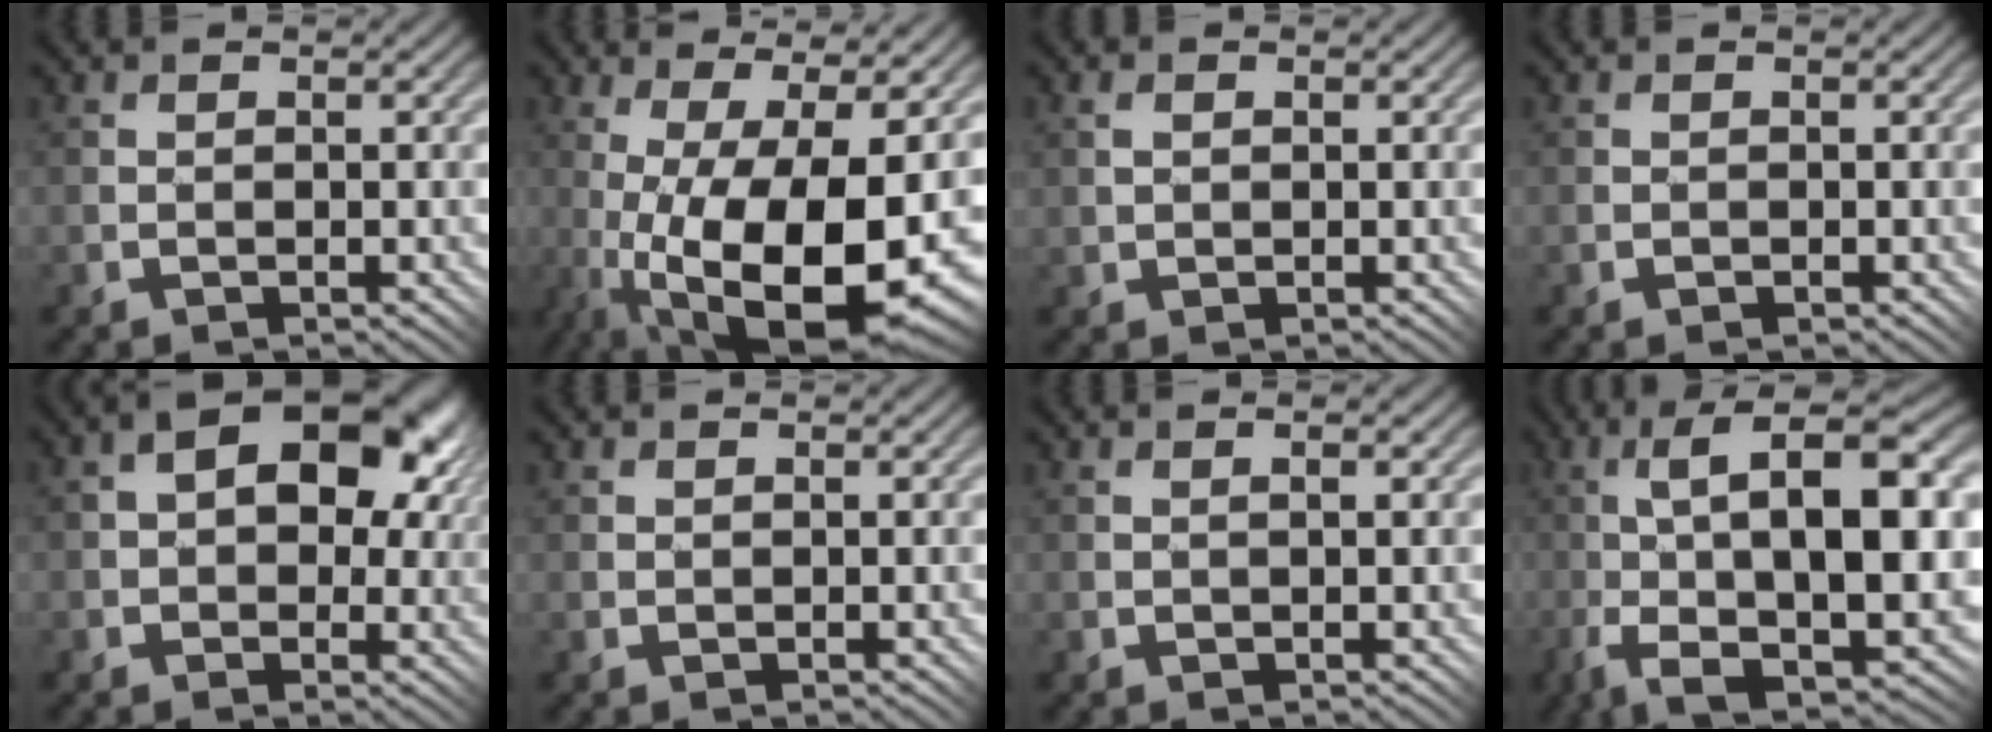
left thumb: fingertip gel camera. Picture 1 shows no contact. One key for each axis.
{"total": 14.9, "fx": -4.1, "fy": 4.8, "fz": 13.6, "tx": -0.229, "ty": -0.018, "tz": -0.053}
{"total": 1.4, "fx": 0.6, "fy": 1.1, "fz": 0.6, "tx": -0.012, "ty": 0.001, "tz": 0.011}
{"total": 0.0}
{"total": 11.8, "fx": 3.1, "fy": 7.7, "fz": 8.4, "tx": -0.109, "ty": 0.006, "tz": 0.053}
{"total": 0.5, "fx": 0.4, "fy": 0.2, "fz": 0.1, "tx": -0.004, "ty": 0.000, "tz": 0.011}
{"total": 1.2, "fx": 0.6, "fy": 0.0, "fz": 1.1, "tx": -0.017, "ty": 0.008, "tz": 0.016}
{"total": 15.3, "fx": 0.3, "fy": 5.0, "fz": 14.4, "tx": -0.255, "ty": 0.009, "tz": 0.007}